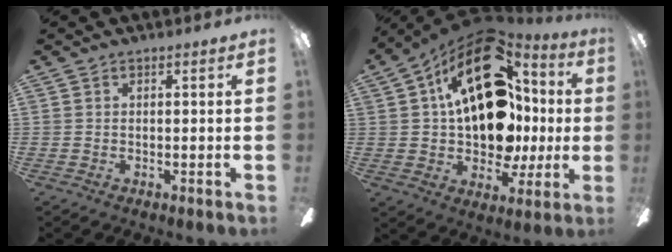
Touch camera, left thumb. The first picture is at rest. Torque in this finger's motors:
{"motor_torque": [2.44, 2.56, 2.63, -0.14, 0.25]}